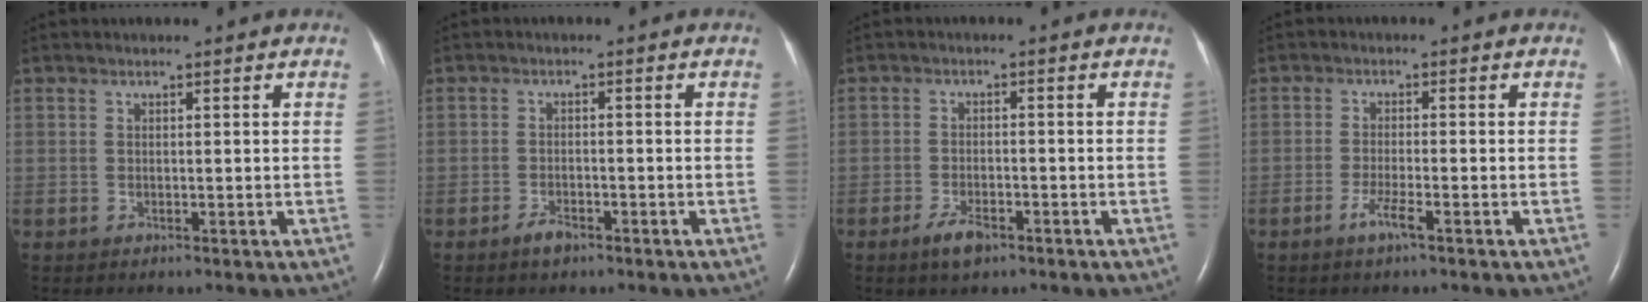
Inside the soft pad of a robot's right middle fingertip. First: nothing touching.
{"total": 2.3, "force": [-1.7, 0.9, 1.2], "torque": [-0.028, 0.000, -0.028]}
{"total": 3.6, "force": [-2.4, 1.4, 2.4], "torque": [-0.052, -0.001, -0.040]}
{"total": 2.8, "force": [-1.7, 0.0, 2.3], "torque": [-0.050, -0.004, -0.035]}